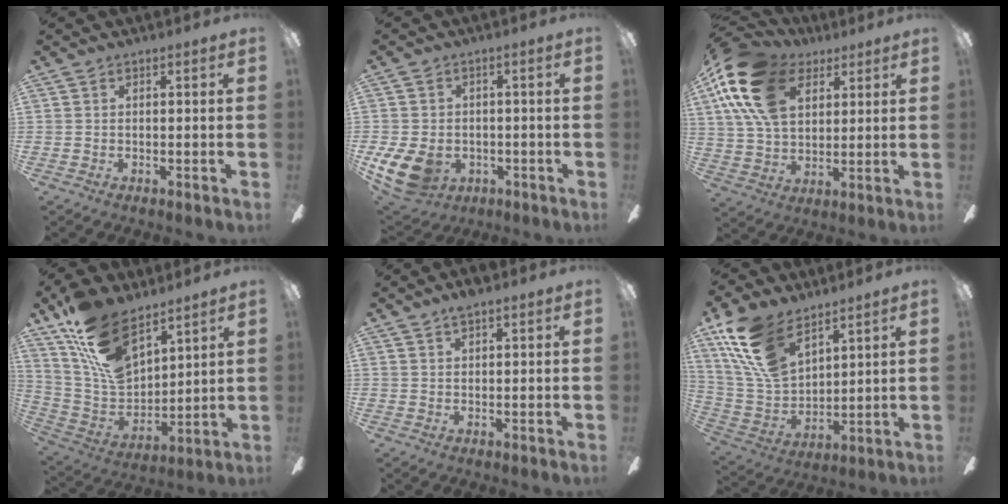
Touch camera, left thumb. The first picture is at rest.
{"total": 10.6, "force": [-3.8, 7.7, 6.3], "torque": [-0.154, 0.015, -0.066]}
{"total": 20.6, "force": [9.0, 13.2, 13.0], "torque": [-0.282, -0.014, 0.161]}
{"total": 17.9, "force": [11.8, 8.6, 10.3], "torque": [-0.204, -0.064, 0.221]}
{"total": 2.6, "force": [2.0, 0.6, 1.5], "torque": [-0.024, -0.002, 0.034]}
{"total": 17.7, "force": [11.3, 9.2, 10.0], "torque": [-0.244, -0.040, 0.214]}